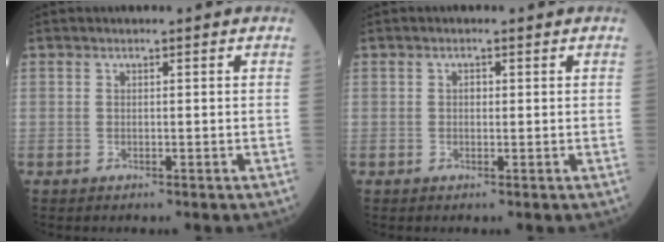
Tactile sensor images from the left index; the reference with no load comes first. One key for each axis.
{"total": 1.1, "fx": 0.3, "fy": 0.8, "fz": 0.6, "tx": -0.018, "ty": 0.010, "tz": 0.008}